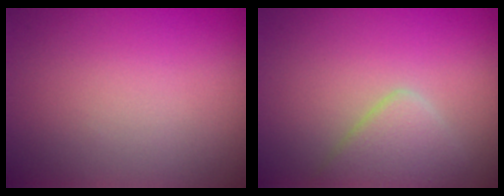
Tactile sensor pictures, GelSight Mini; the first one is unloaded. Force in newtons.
{"total": 2.7, "press": 2.7, "slide": 0.1}